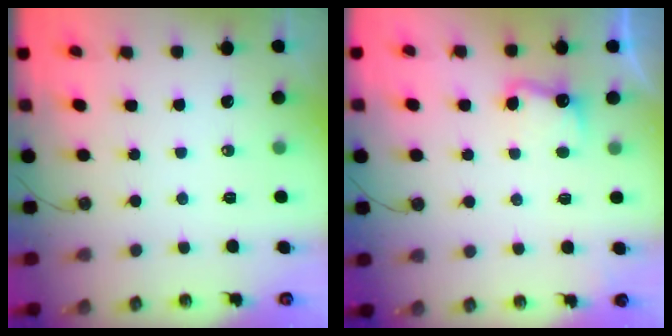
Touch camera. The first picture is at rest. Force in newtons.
{"total": 3.7, "press": 3.6, "slide": 0.9}